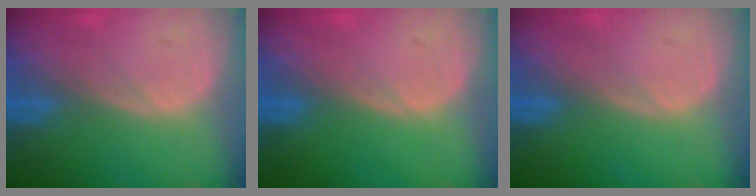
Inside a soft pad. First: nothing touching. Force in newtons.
{"total": 0.0}
{"total": 0.0}